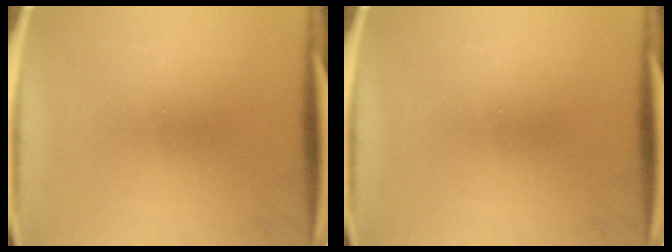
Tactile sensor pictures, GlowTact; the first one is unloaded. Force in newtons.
{"total": 0.0}